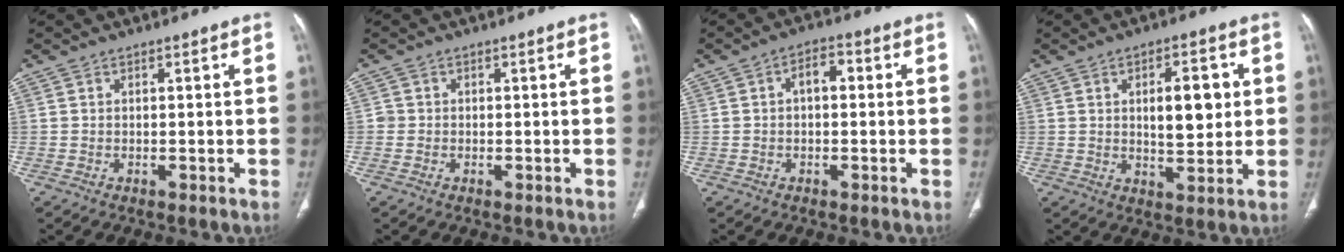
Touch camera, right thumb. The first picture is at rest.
{"total": 0.9, "force": [-0.1, 0.9, 0.1], "torque": [0.005, 0.005, -0.002]}
{"total": 4.1, "force": [0.4, 2.4, 3.4], "torque": [-0.046, 0.015, 0.001]}
{"total": 9.2, "force": [1.9, 4.1, 8.1], "torque": [-0.099, -0.007, 0.034]}